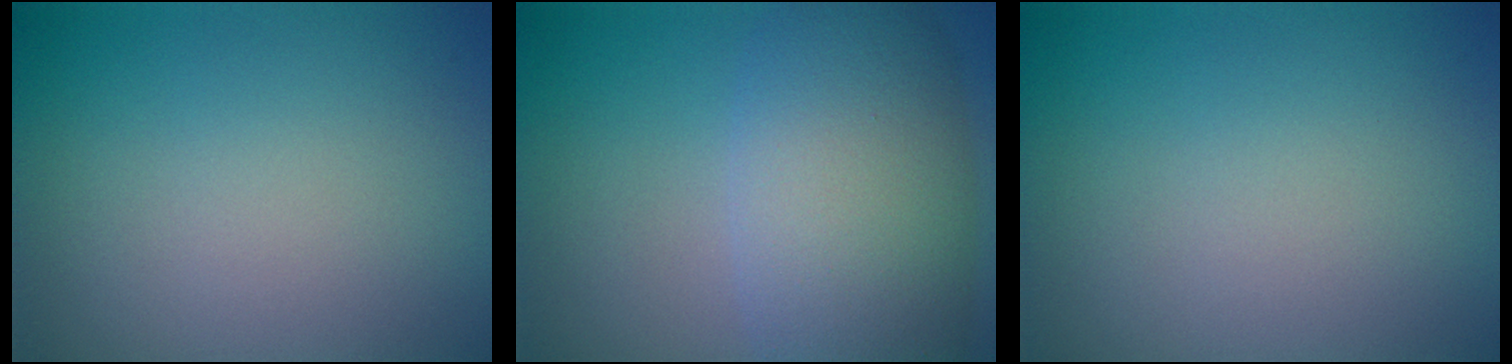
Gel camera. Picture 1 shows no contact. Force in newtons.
{"total": 8.6, "press": 8.6, "slide": 0.4}
{"total": 0.0}